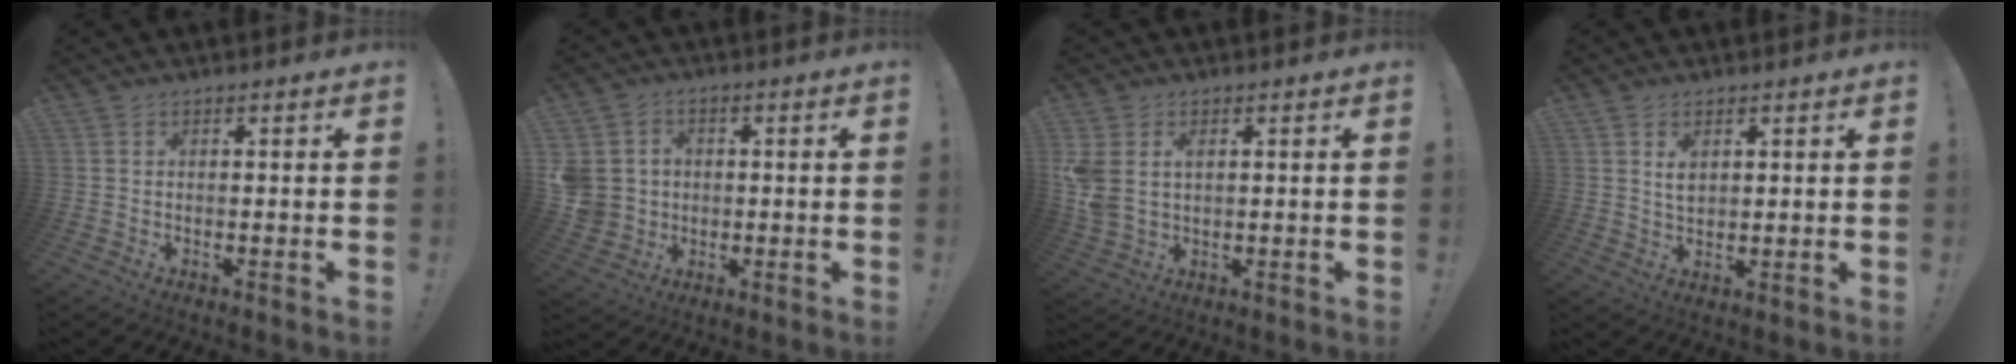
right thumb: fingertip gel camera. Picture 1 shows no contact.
{"total": 7.6, "force": [-0.3, 7.1, 2.5], "torque": [-0.051, 0.006, -0.002]}
{"total": 5.6, "force": [2.0, 3.9, 3.4], "torque": [-0.056, -0.011, 0.037]}
{"total": 4.0, "force": [1.5, 2.7, 2.5], "torque": [-0.031, -0.005, 0.025]}